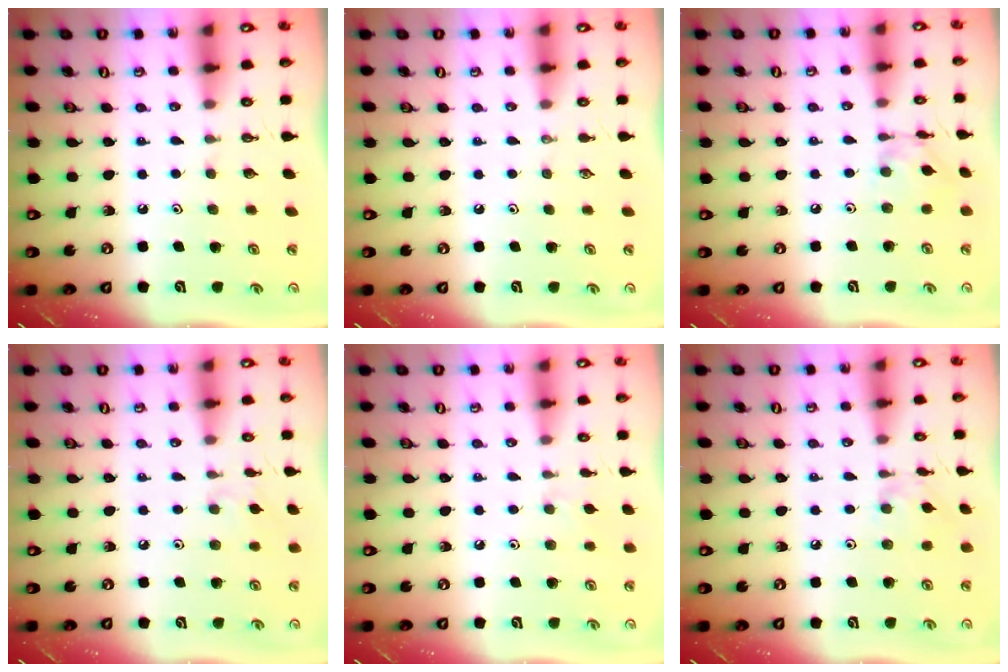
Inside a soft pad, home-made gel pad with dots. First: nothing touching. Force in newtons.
{"total": 0.0}
{"total": 5.3, "press": 5.3, "slide": 0.2}
{"total": 4.0, "press": 4.0, "slide": 0.6}
{"total": 4.4, "press": 4.4, "slide": 0.6}
{"total": 2.1, "press": 2.1, "slide": 0.2}